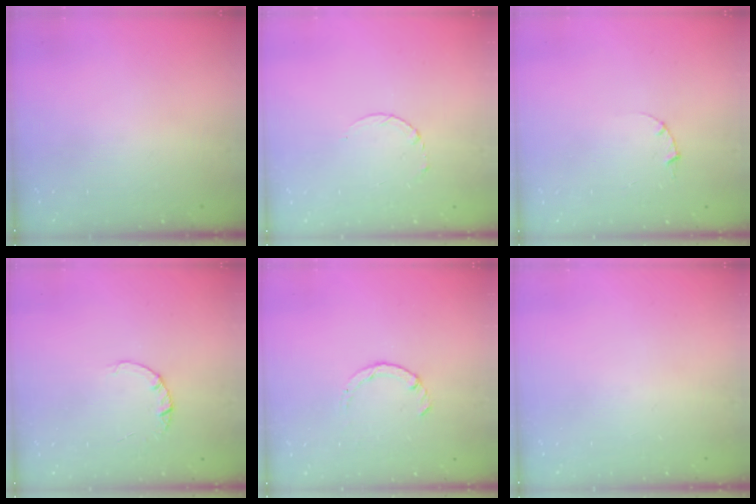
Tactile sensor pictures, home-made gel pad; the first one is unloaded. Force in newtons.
{"total": 2.5, "press": 2.5, "slide": 0.3}
{"total": 1.0, "press": 1.0, "slide": 0.3}
{"total": 1.4, "press": 1.4, "slide": 0.2}
{"total": 2.2, "press": 2.1, "slide": 0.4}
{"total": 0.0}